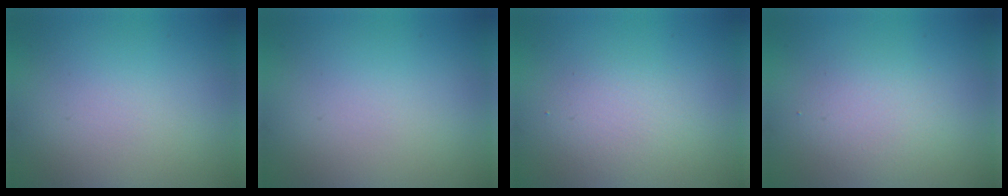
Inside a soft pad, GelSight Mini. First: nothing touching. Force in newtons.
{"total": 0.0}
{"total": 2.2, "press": 2.2, "slide": 0.1}
{"total": 2.4, "press": 2.4, "slide": 0.0}